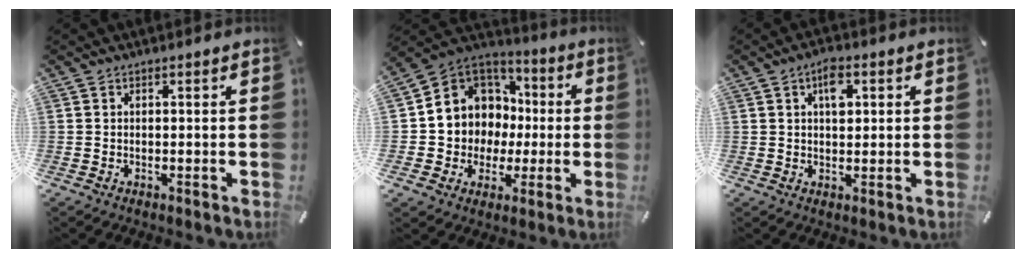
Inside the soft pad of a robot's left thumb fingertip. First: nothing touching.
{"total": 10.5, "force": [0.5, 10.4, 0.9], "torque": [-0.027, -0.024, 0.021]}
{"total": 5.1, "force": [1.6, 2.8, 4.0], "torque": [-0.060, 0.000, 0.021]}